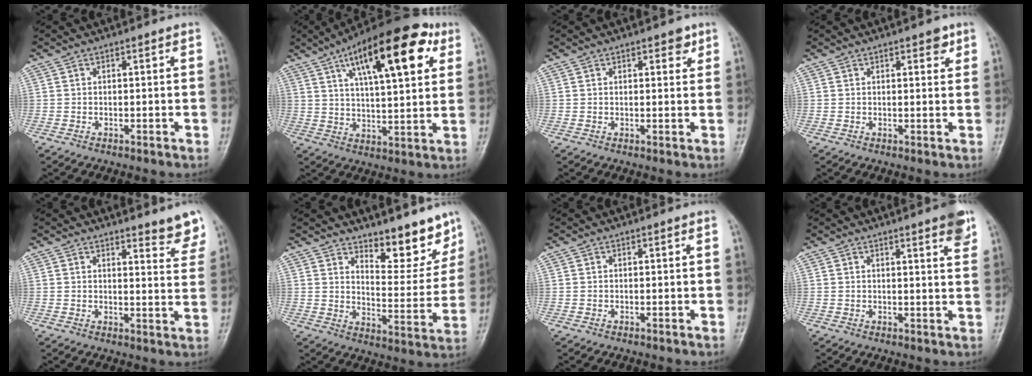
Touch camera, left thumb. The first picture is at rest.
{"total": 21.0, "force": [9.4, 7.5, 17.2], "torque": [-0.238, -0.009, 0.145]}
{"total": 2.7, "force": [1.6, 1.3, 1.7], "torque": [-0.007, -0.005, 0.018]}
{"total": 2.7, "force": [1.5, 1.2, 1.8], "torque": [-0.010, -0.005, 0.017]}
{"total": 5.2, "force": [4.4, 1.1, 2.5], "torque": [-0.014, -0.037, 0.047]}
{"total": 10.4, "force": [8.3, 3.6, 5.2], "torque": [-0.037, -0.073, 0.132]}
{"total": 0.0}
{"total": 4.8, "force": [3.0, 0.8, 3.7], "torque": [-0.037, -0.013, 0.035]}